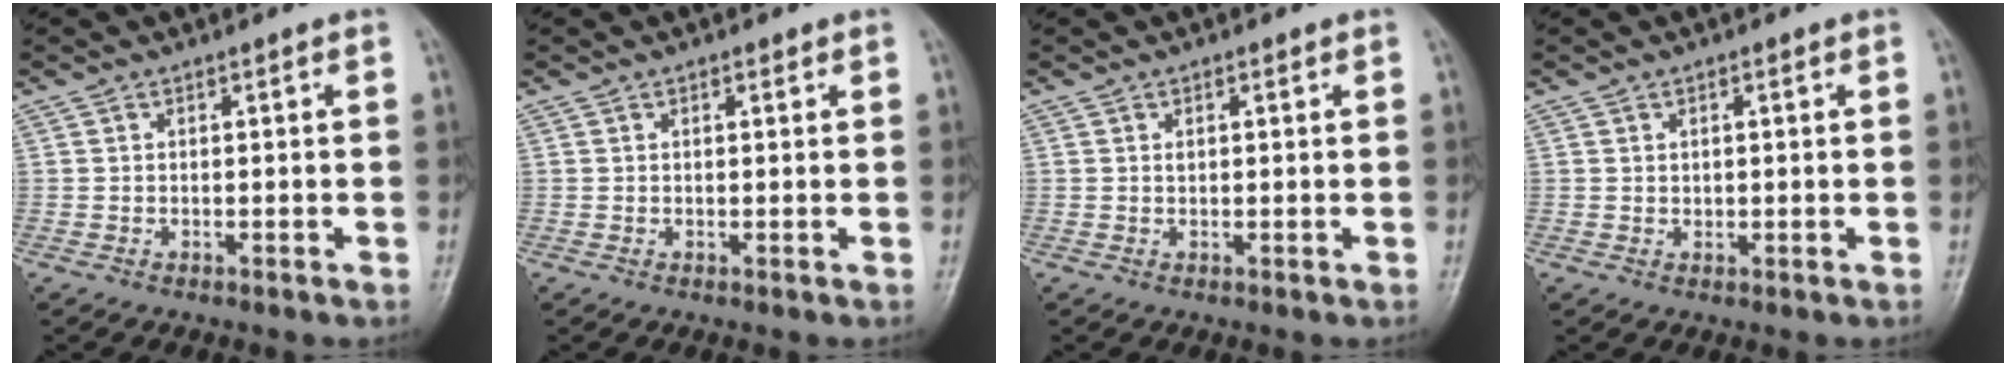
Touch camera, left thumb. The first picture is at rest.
{"total": 0.9, "force": [0.5, 0.5, 0.5], "torque": [-0.005, -0.001, 0.006]}
{"total": 1.0, "force": [0.4, 0.7, 0.6], "torque": [-0.006, -0.001, 0.006]}
{"total": 1.1, "force": [0.5, 0.8, 0.6], "torque": [-0.003, -0.002, 0.007]}